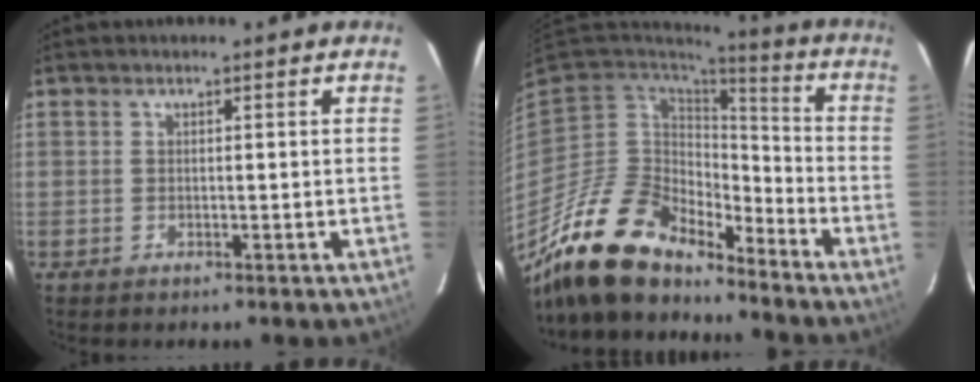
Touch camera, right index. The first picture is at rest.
{"total": 18.0, "force": [-15.2, 6.1, 7.3], "torque": [-0.152, -0.019, -0.279]}